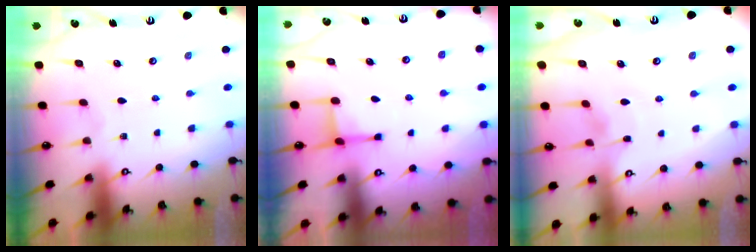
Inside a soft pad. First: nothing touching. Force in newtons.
{"total": 2.6, "press": 2.6, "slide": 0.7}
{"total": 2.9, "press": 2.9, "slide": 0.5}